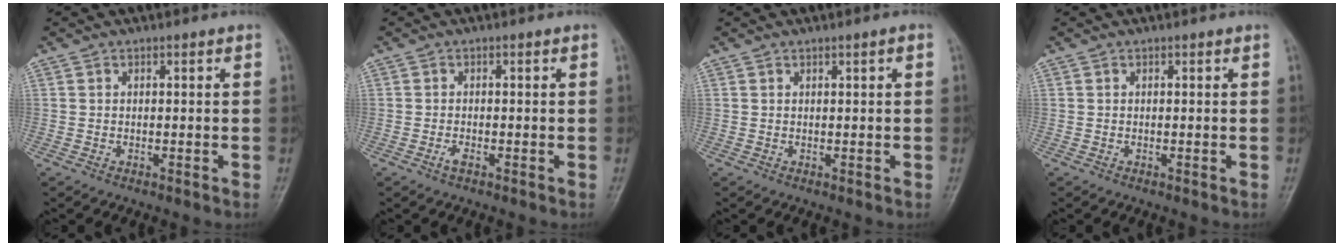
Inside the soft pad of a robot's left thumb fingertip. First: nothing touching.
{"total": 1.3, "force": [-0.8, 0.5, 1.0], "torque": [-0.024, 0.003, -0.015]}
{"total": 0.8, "force": [0.3, 0.0, 0.8], "torque": [-0.013, 0.001, 0.005]}
{"total": 0.0}